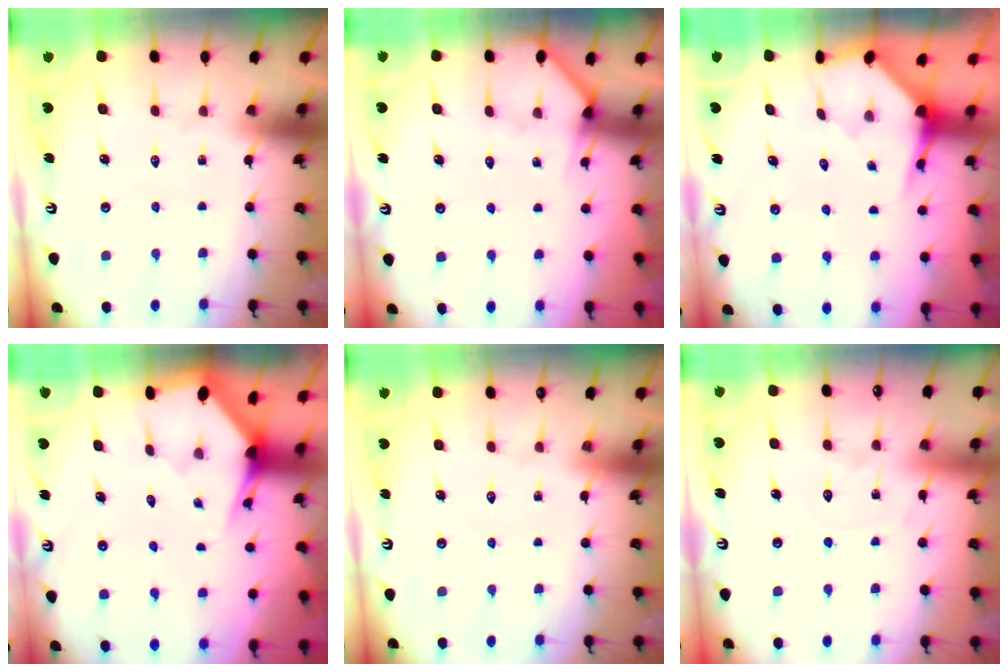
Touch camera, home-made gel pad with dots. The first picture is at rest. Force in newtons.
{"total": 3.0, "press": 3.0, "slide": 0.2}
{"total": 4.0, "press": 3.9, "slide": 0.3}
{"total": 3.1, "press": 3.1, "slide": 0.2}
{"total": 0.0}
{"total": 5.7, "press": 5.6, "slide": 0.8}